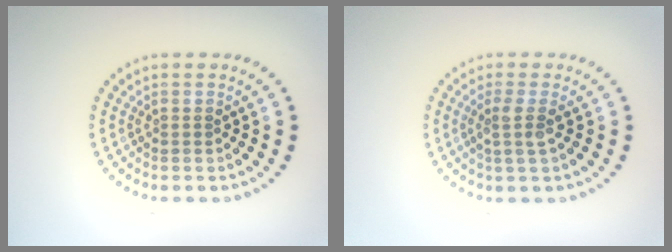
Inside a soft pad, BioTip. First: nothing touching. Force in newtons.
{"total": 1.8, "press": 1.4, "slide": 1.2}